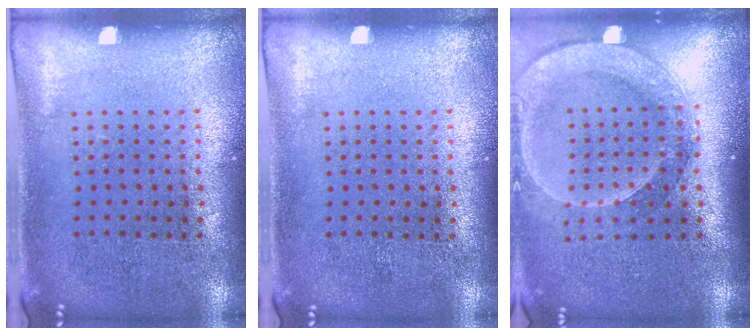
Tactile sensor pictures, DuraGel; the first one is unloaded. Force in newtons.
{"total": 0.0}
{"total": 2.3, "press": 1.8, "slide": 1.4}